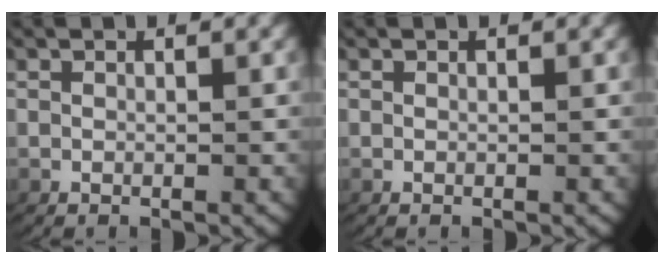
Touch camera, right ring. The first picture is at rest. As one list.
[{"total": 0.0}]